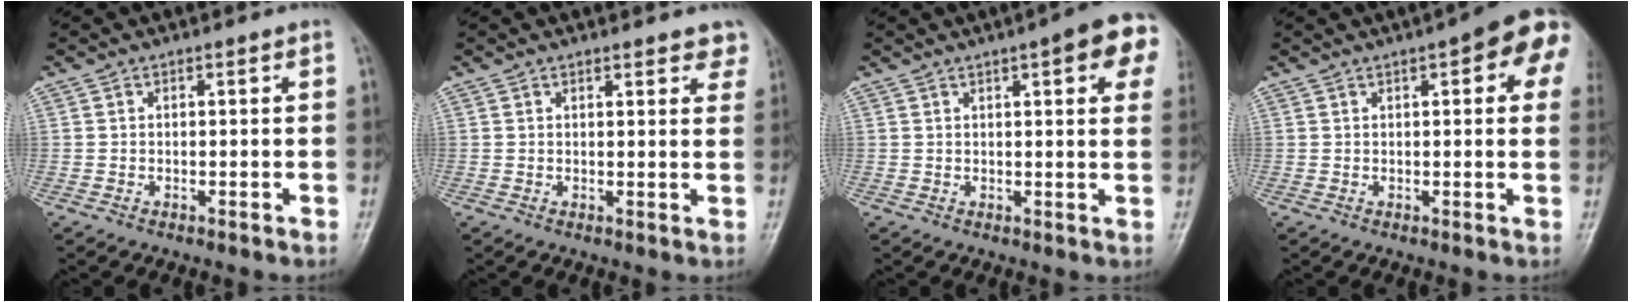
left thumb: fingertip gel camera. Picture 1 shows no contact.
{"total": 5.0, "force": [4.1, 1.8, 2.3], "torque": [0.004, -0.014, 0.038]}
{"total": 10.2, "force": [4.4, 2.5, 8.8], "torque": [-0.084, -0.004, 0.045]}
{"total": 11.3, "force": [4.3, 3.6, 9.8], "torque": [-0.092, 0.004, 0.040]}